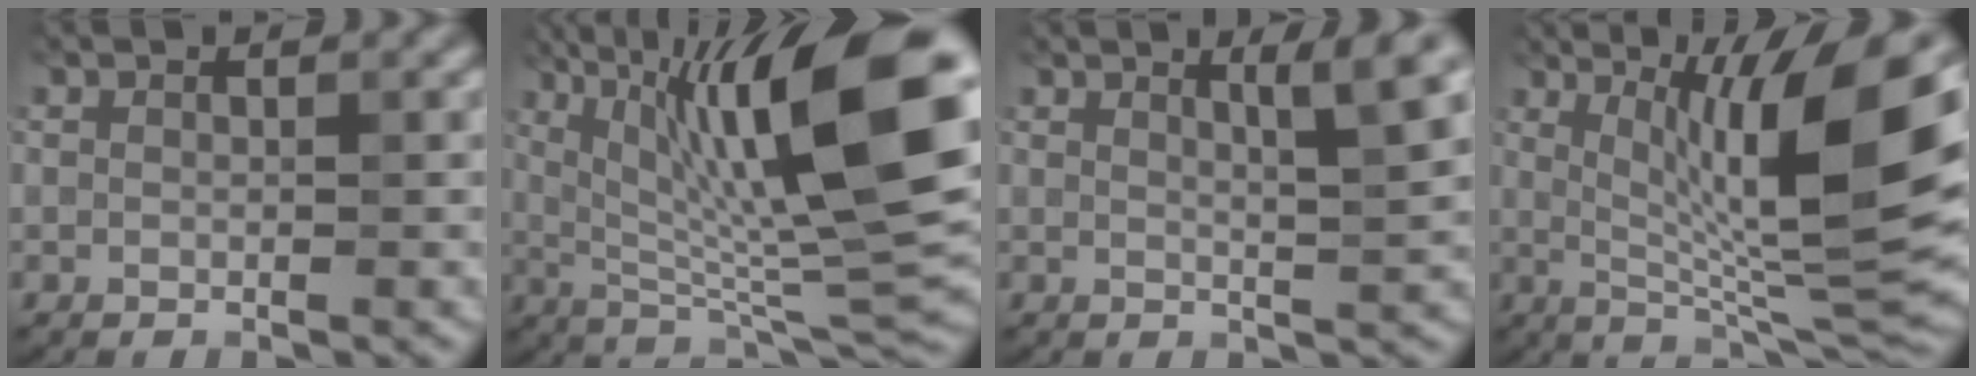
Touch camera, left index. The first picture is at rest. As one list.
[{"total": 15.9, "force": [4.3, 3.9, 14.8], "torque": [-0.220, 0.008, 0.067]}, {"total": 4.1, "force": [2.1, 0.7, 3.5], "torque": [-0.039, 0.002, 0.030]}, {"total": 12.5, "force": [2.2, 2.6, 12.1], "torque": [-0.175, 0.000, 0.040]}]